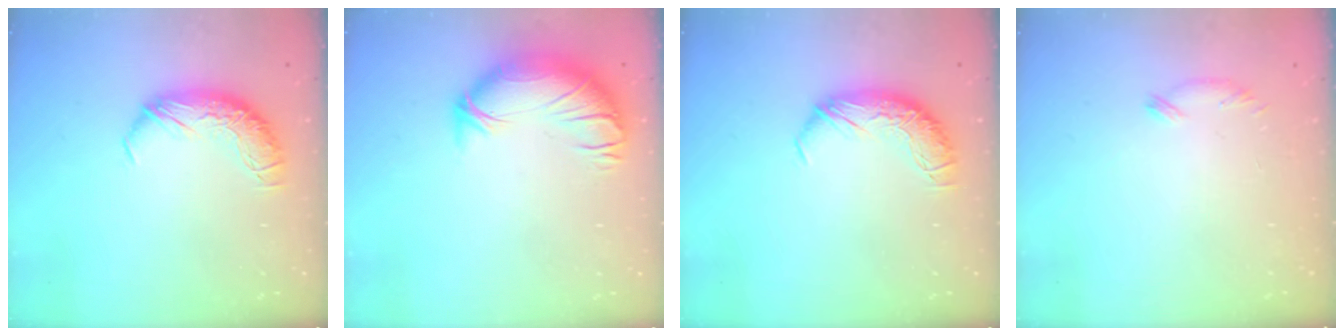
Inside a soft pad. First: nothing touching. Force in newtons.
{"total": 3.2, "press": 0.5, "slide": 3.2}
{"total": 0.0}
{"total": 7.2, "press": 7.2, "slide": 0.5}